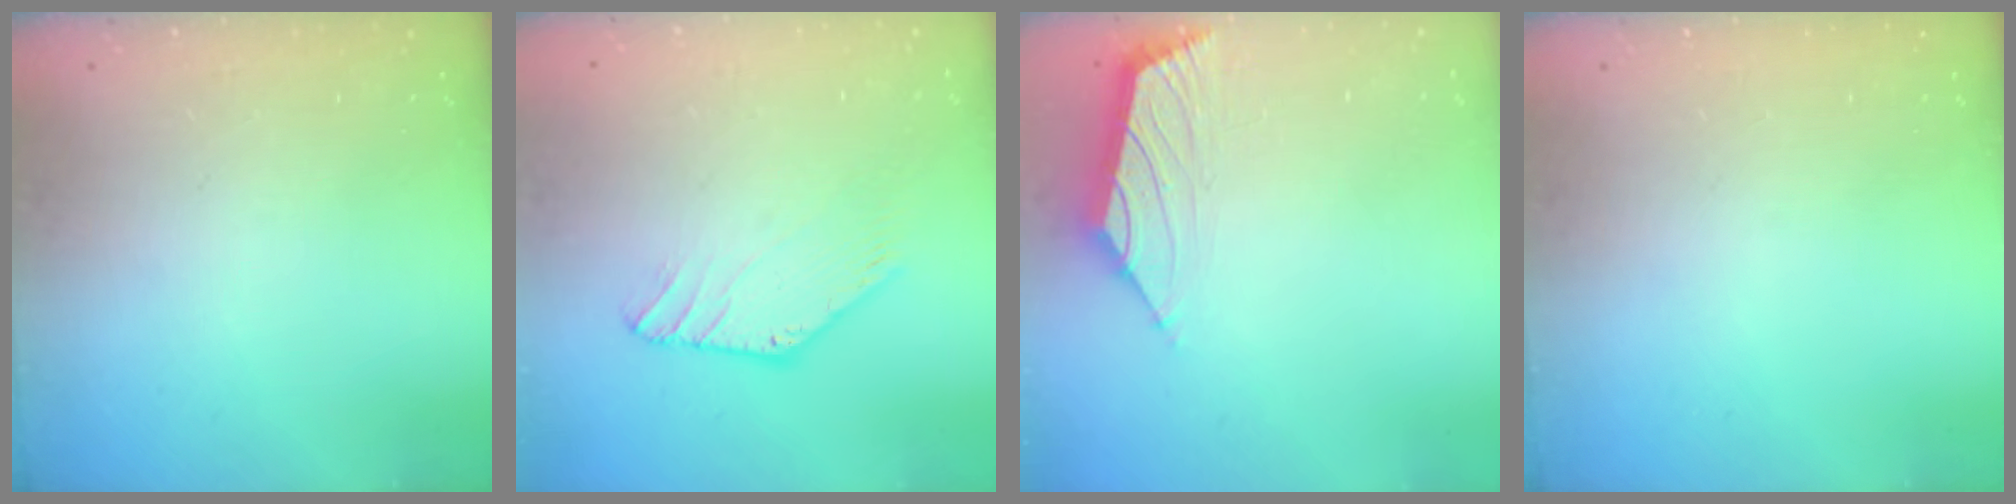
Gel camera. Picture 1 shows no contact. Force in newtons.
{"total": 1.4, "press": 1.4, "slide": 0.0}
{"total": 2.5, "press": 2.4, "slide": 0.6}
{"total": 0.0}